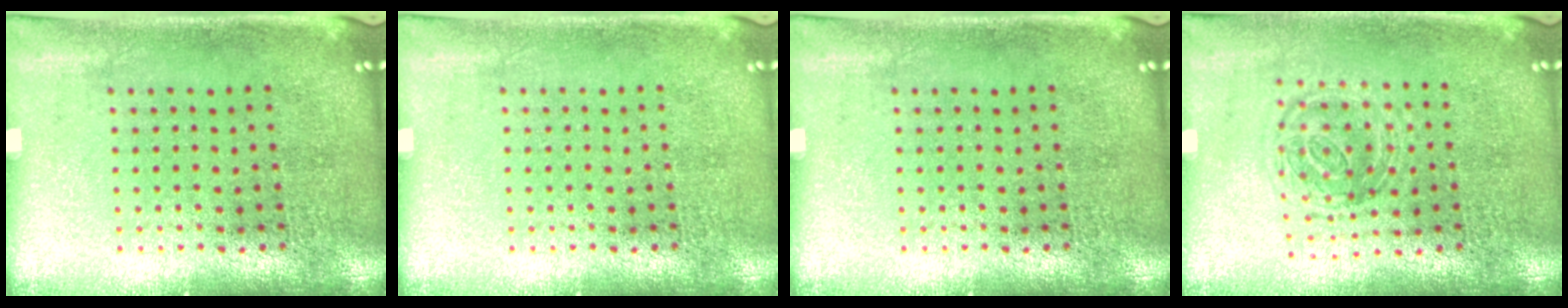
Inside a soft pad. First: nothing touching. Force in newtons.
{"total": 0.0}
{"total": 0.0}
{"total": 1.2, "press": 1.0, "slide": 0.8}